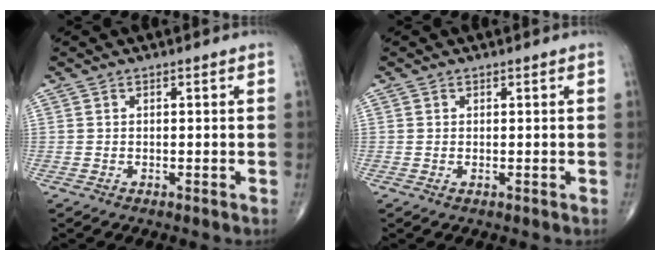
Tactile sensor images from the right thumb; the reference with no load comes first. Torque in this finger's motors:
{"motor_torque": [-0.33, 0.09, -0.36, -0.14, 0.03]}